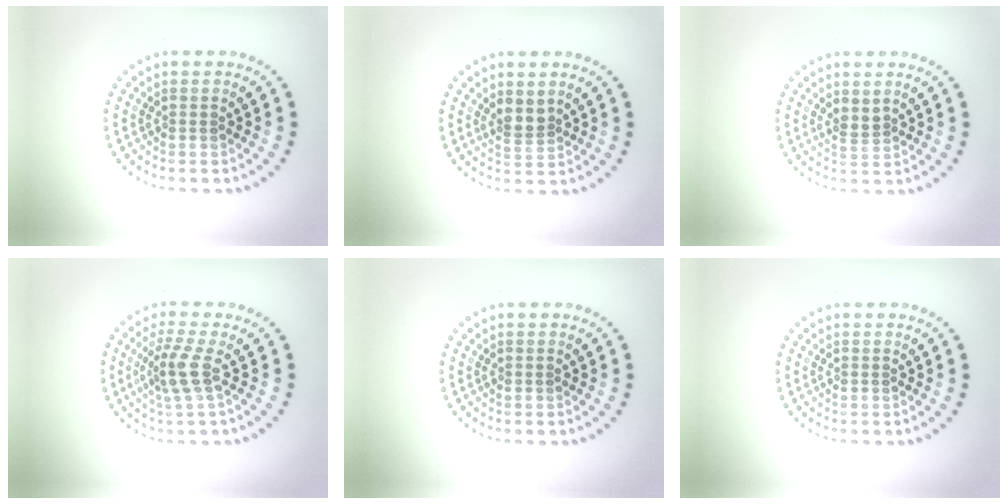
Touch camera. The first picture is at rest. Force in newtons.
{"total": 2.0, "press": 1.4, "slide": 1.4}
{"total": 1.3, "press": 0.9, "slide": 1.0}
{"total": 2.8, "press": 2.2, "slide": 1.8}
{"total": 0.0}
{"total": 0.0}